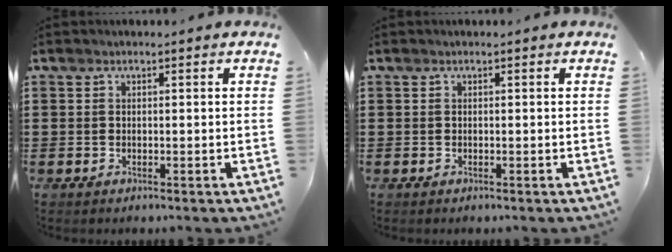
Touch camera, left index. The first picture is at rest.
{"total": 0.0}